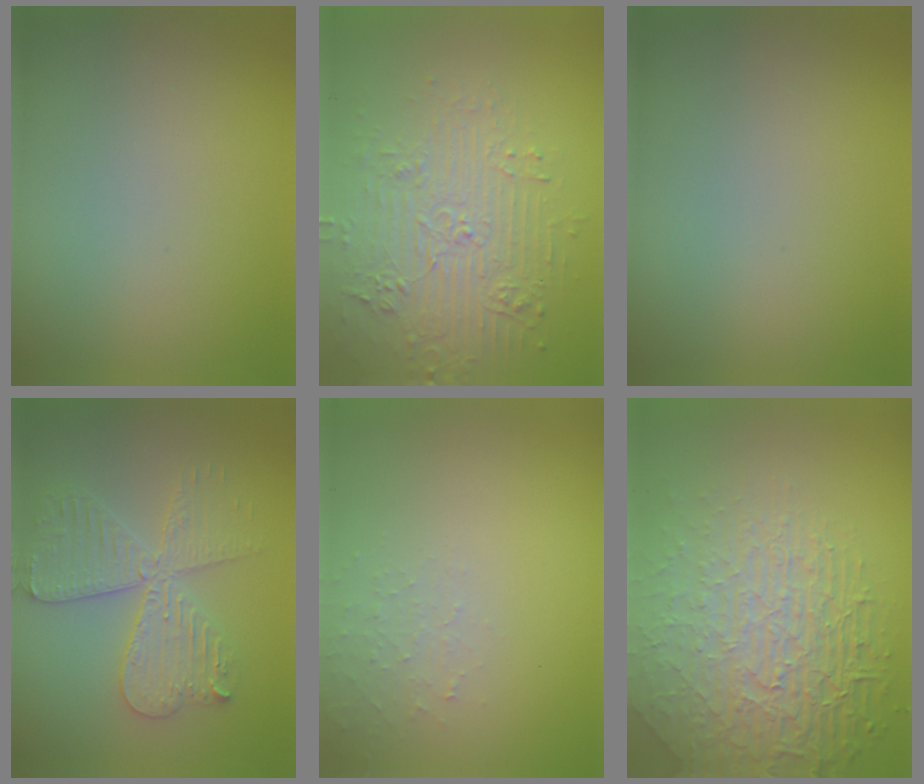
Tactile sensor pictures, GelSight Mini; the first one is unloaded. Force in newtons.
{"total": 4.8, "press": 4.1, "slide": 2.4}
{"total": 0.0}
{"total": 5.0, "press": 5.0, "slide": 0.6}
{"total": 1.3, "press": 1.3, "slide": 0.2}
{"total": 8.7, "press": 5.9, "slide": 6.4}